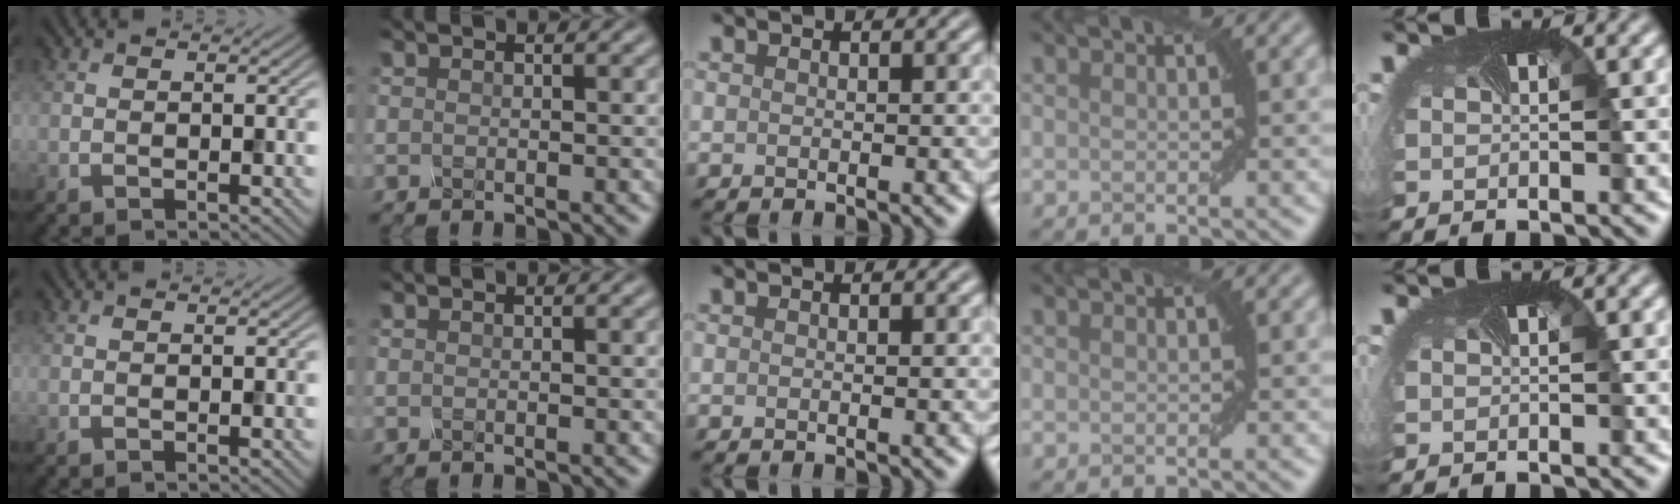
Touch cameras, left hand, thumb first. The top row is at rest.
{}